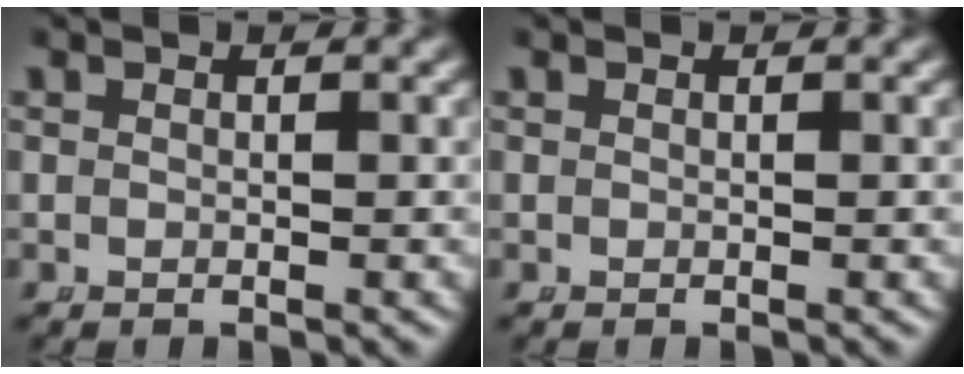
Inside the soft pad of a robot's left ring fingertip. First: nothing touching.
{"total": 0.0}